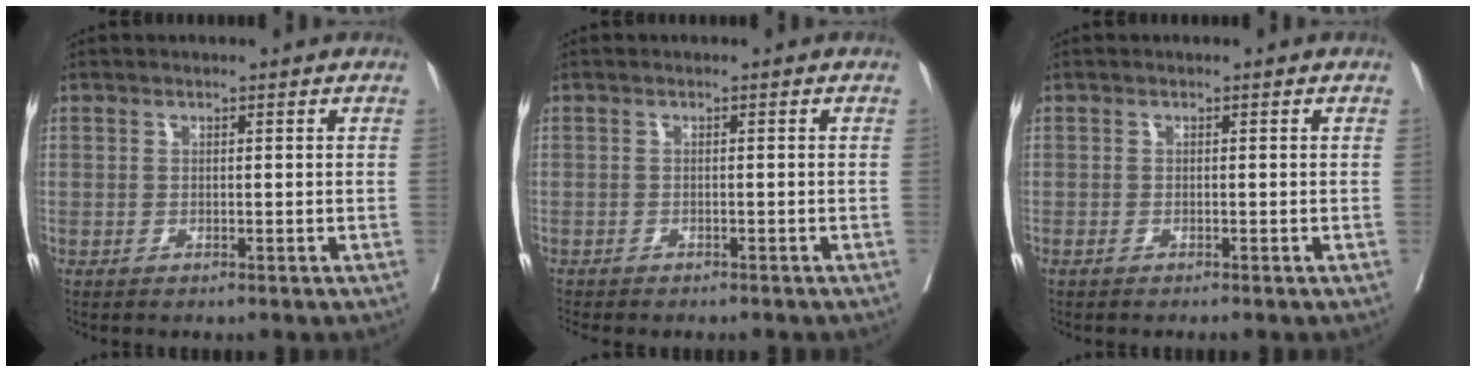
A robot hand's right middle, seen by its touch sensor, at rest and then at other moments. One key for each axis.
{"total": 3.9, "fx": -3.5, "fy": 0.8, "fz": 1.5, "tx": -0.020, "ty": -0.006, "tz": -0.046}
{"total": 0.5, "fx": -0.4, "fy": 0.0, "fz": 0.3, "tx": -0.009, "ty": -0.002, "tz": -0.009}